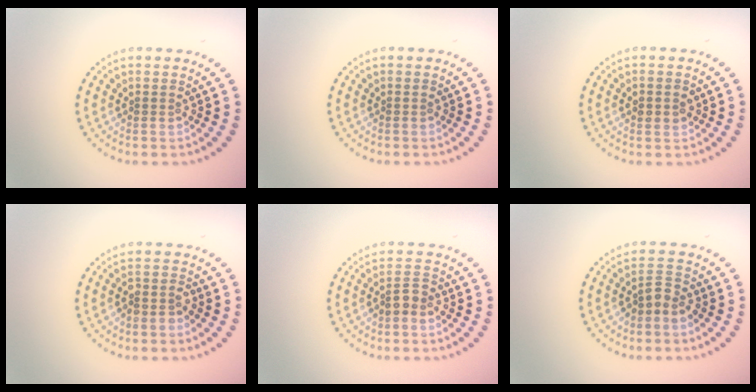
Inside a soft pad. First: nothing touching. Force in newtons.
{"total": 0.0}
{"total": 1.2, "press": 1.1, "slide": 0.1}
{"total": 1.6, "press": 1.5, "slide": 0.7}
{"total": 1.7, "press": 1.5, "slide": 0.9}
{"total": 1.9, "press": 1.4, "slide": 1.2}